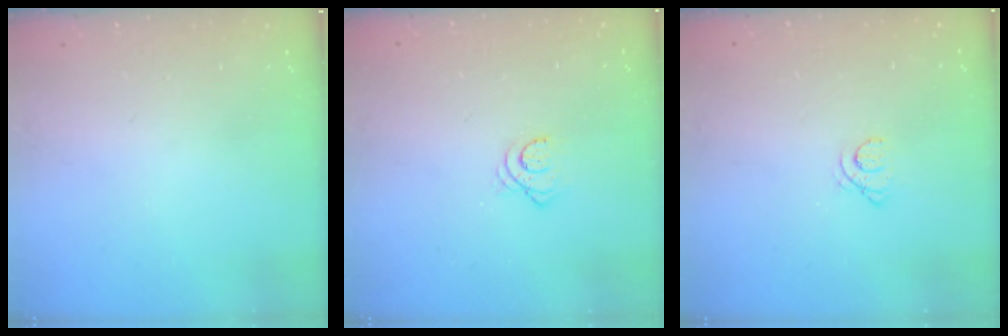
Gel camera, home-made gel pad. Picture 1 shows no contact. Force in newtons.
{"total": 4.1, "press": 4.1, "slide": 0.4}
{"total": 1.7, "press": 1.6, "slide": 0.1}